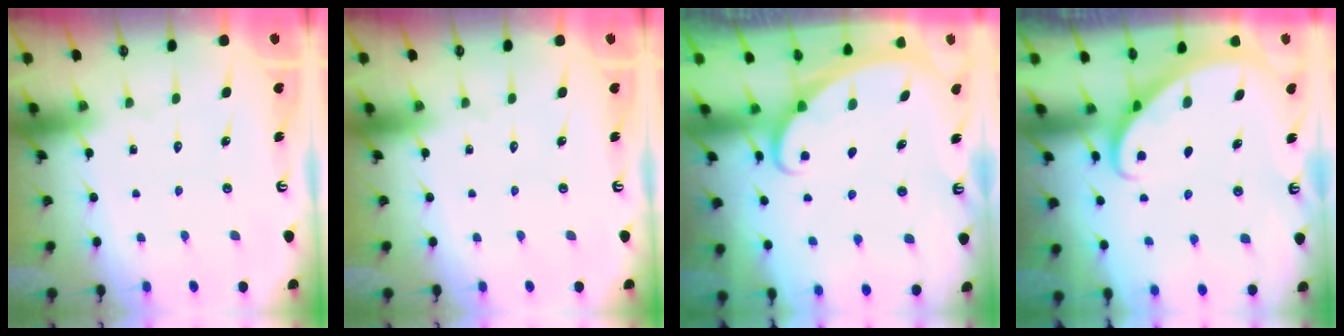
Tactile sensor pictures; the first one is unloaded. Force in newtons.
{"total": 0.0}
{"total": 1.6, "press": 1.6, "slide": 0.1}
{"total": 2.8, "press": 2.8, "slide": 0.2}